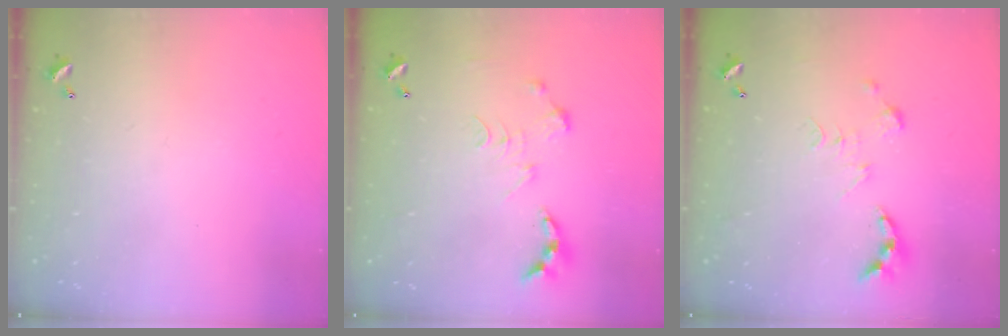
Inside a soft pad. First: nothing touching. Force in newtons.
{"total": 0.0}
{"total": 0.0}